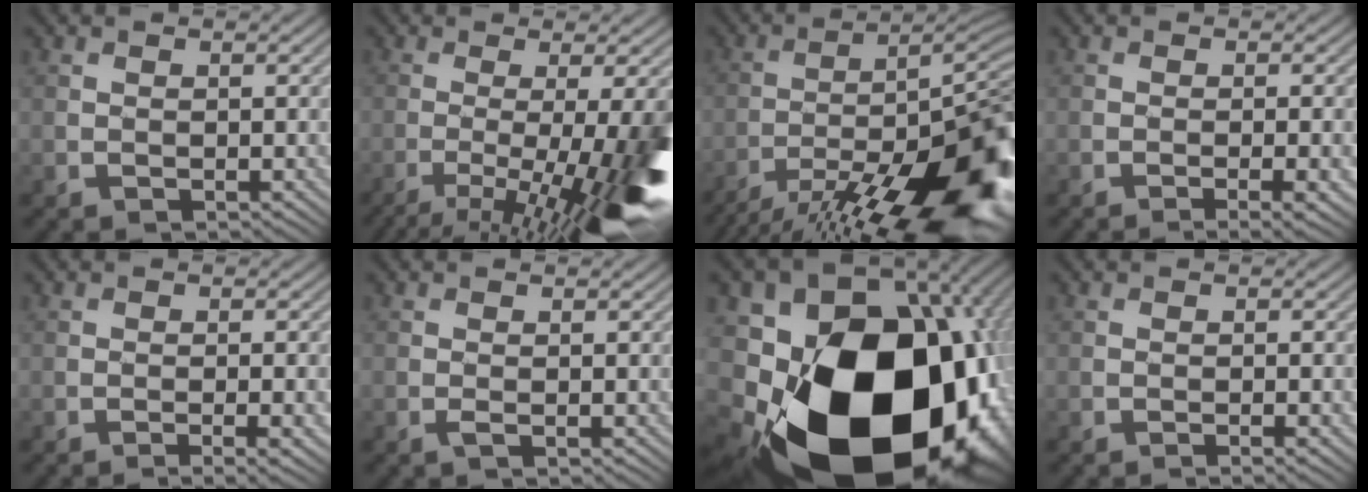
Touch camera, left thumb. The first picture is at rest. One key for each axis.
{"total": 13.4, "fx": -5.1, "fy": 2.6, "fz": 12.2, "tx": -0.165, "ty": -0.015, "tz": -0.076}
{"total": 19.2, "fx": -12.8, "fy": 4.0, "fz": 13.8, "tx": -0.182, "ty": -0.009, "tz": -0.213}
{"total": 3.1, "fx": -1.4, "fy": 0.1, "fz": 2.8, "tx": -0.047, "ty": -0.003, "tz": -0.020}
{"total": 2.7, "fx": -1.2, "fy": 0.1, "fz": 2.4, "tx": -0.040, "ty": -0.002, "tz": -0.020}
{"total": 0.6, "fx": -0.4, "fy": 0.0, "fz": 0.5, "tx": -0.008, "ty": 0.000, "tz": -0.010}
{"total": 22.7, "fx": -5.6, "fy": 15.8, "fz": 15.3, "tx": -0.317, "ty": -0.098, "tz": -0.039}
{"total": 1.5, "fx": -0.8, "fy": 0.3, "fz": 1.3, "tx": -0.018, "ty": -0.001, "tz": -0.012}